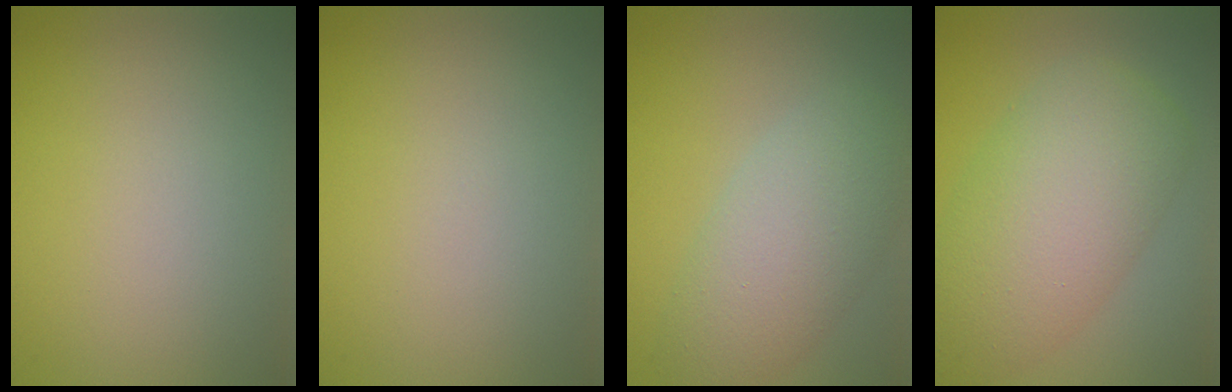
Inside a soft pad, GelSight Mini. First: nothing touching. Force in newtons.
{"total": 0.0}
{"total": 5.6, "press": 5.6, "slide": 0.1}
{"total": 8.5, "press": 8.5, "slide": 0.4}